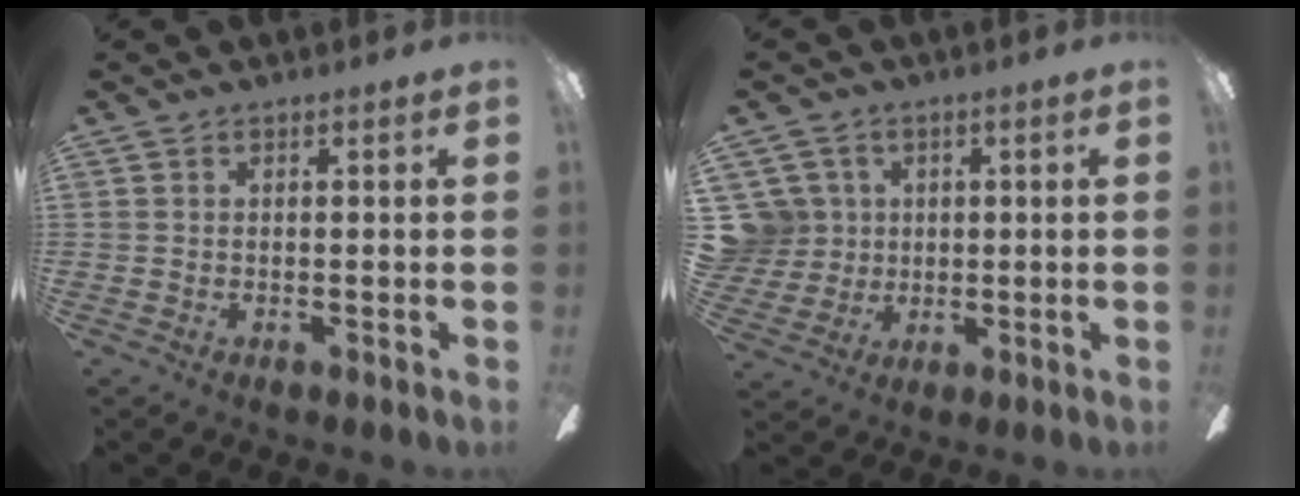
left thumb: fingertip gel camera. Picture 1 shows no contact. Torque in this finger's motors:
{"motor_torque": [-0.09, 0.07, 0.11, -0.12, 0.00]}